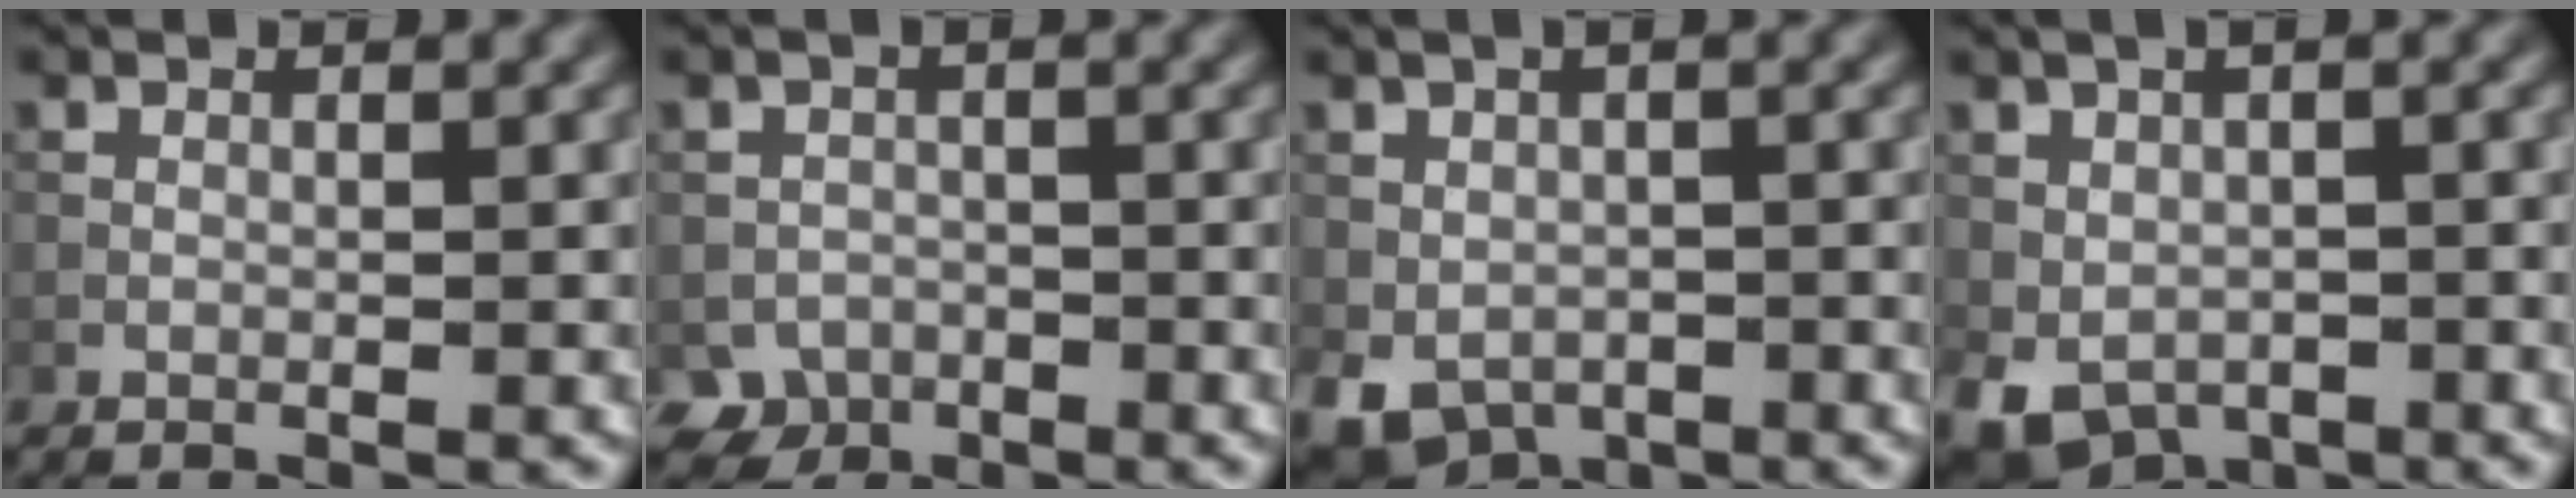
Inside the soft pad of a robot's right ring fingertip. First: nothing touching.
{"total": 3.1, "force": [-1.8, 2.3, 1.0], "torque": [-0.014, -0.005, -0.038]}
{"total": 7.2, "force": [-2.0, 5.0, 4.7], "torque": [-0.076, -0.013, -0.011]}
{"total": 8.2, "force": [-1.3, 5.8, 5.6], "torque": [-0.103, -0.005, 0.000]}